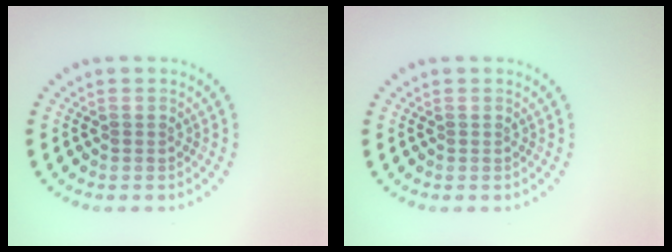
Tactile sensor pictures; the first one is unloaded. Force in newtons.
{"total": 0.0}